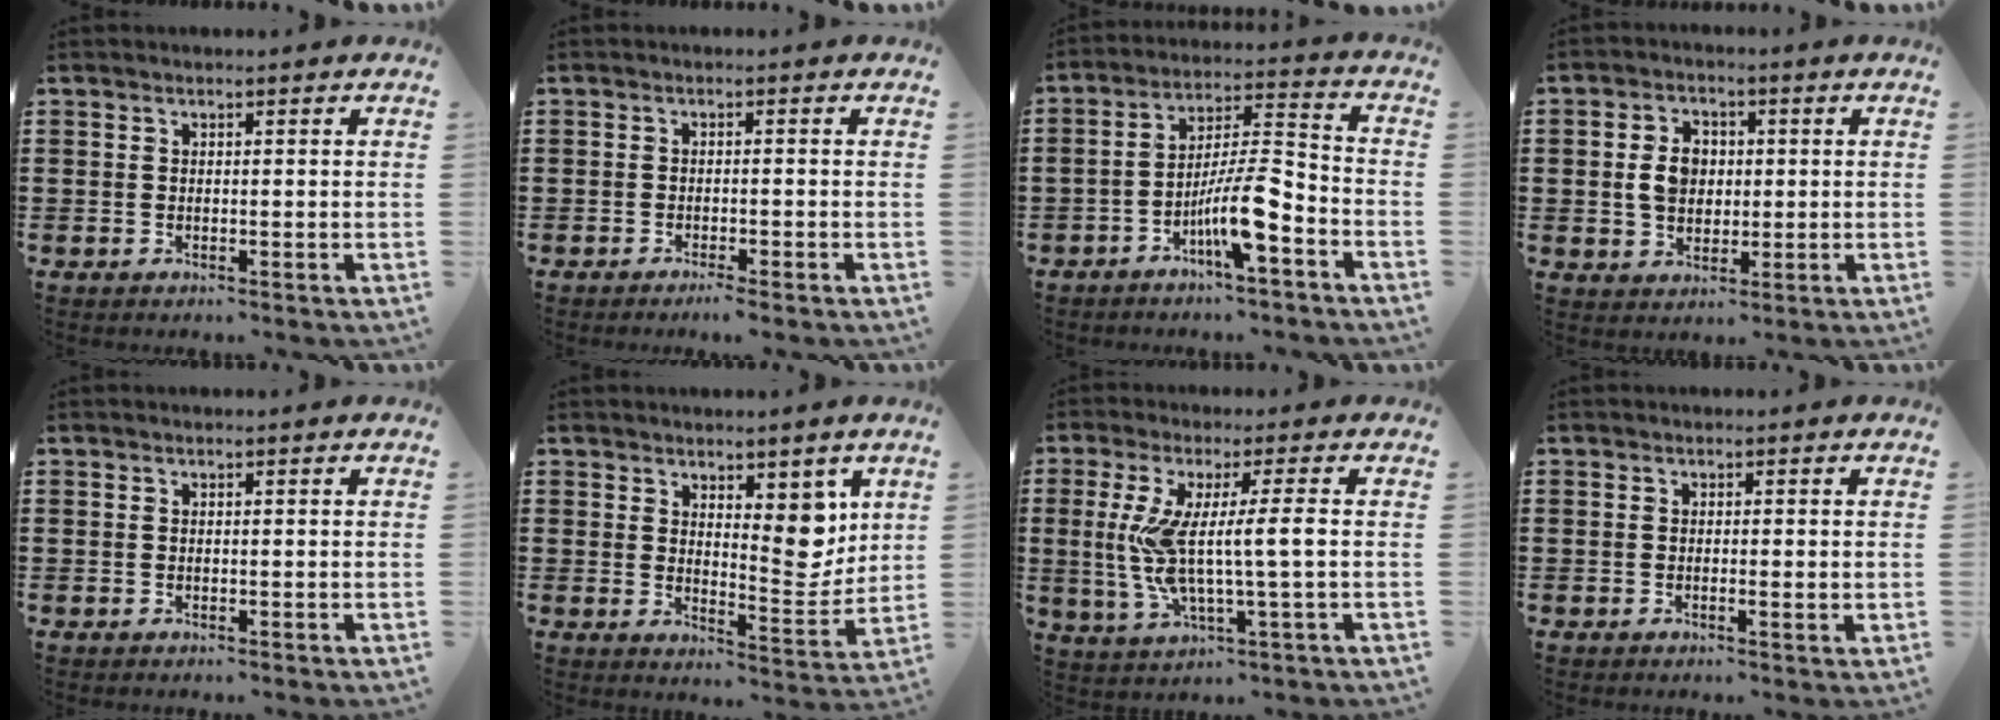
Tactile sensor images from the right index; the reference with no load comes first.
{"total": 1.4, "force": [-1.2, -0.1, 0.7], "torque": [-0.013, -0.002, -0.022]}
{"total": 10.0, "force": [-5.0, 1.9, 8.5], "torque": [-0.158, 0.002, -0.093]}
{"total": 5.1, "force": [0.4, 3.7, 3.5], "torque": [-0.085, 0.012, 0.002]}
{"total": 0.0}
{"total": 7.5, "force": [4.4, 3.7, 4.8], "torque": [-0.065, -0.025, 0.075]}
{"total": 9.2, "force": [0.4, 0.4, 9.2], "torque": [-0.197, -0.016, -0.004]}
{"total": 1.0, "force": [-0.2, 0.1, 0.9], "torque": [-0.016, -0.003, -0.003]}